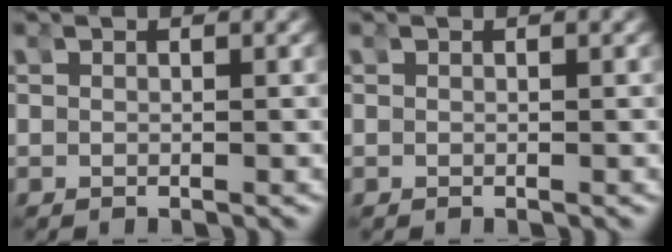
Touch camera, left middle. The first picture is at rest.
{"total": 0.0}